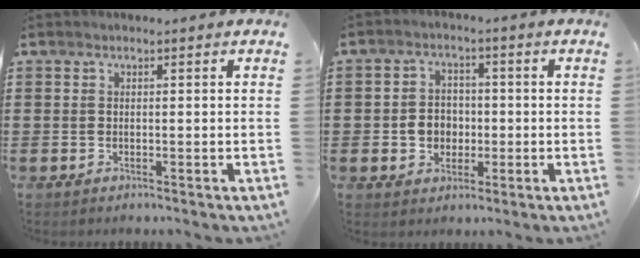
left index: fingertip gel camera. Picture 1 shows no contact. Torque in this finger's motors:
{"motor_torque": [0.85, 0.84, 0.14, 0.06]}